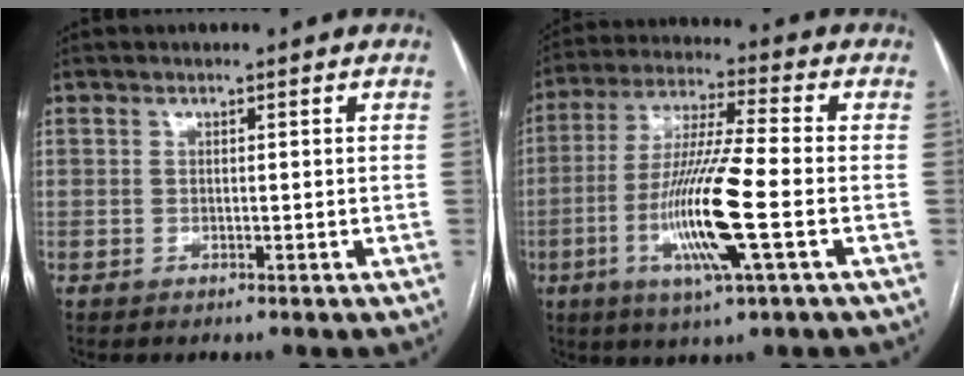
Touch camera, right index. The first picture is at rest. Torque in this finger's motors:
{"motor_torque": [1.98, -0.16, 0.89, 0.21]}